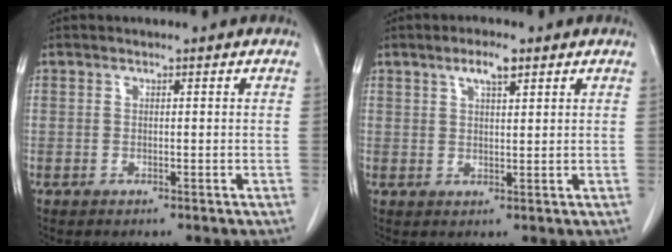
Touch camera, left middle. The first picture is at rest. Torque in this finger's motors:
{"motor_torque": [0.60, -0.38, 0.04, 0.04]}